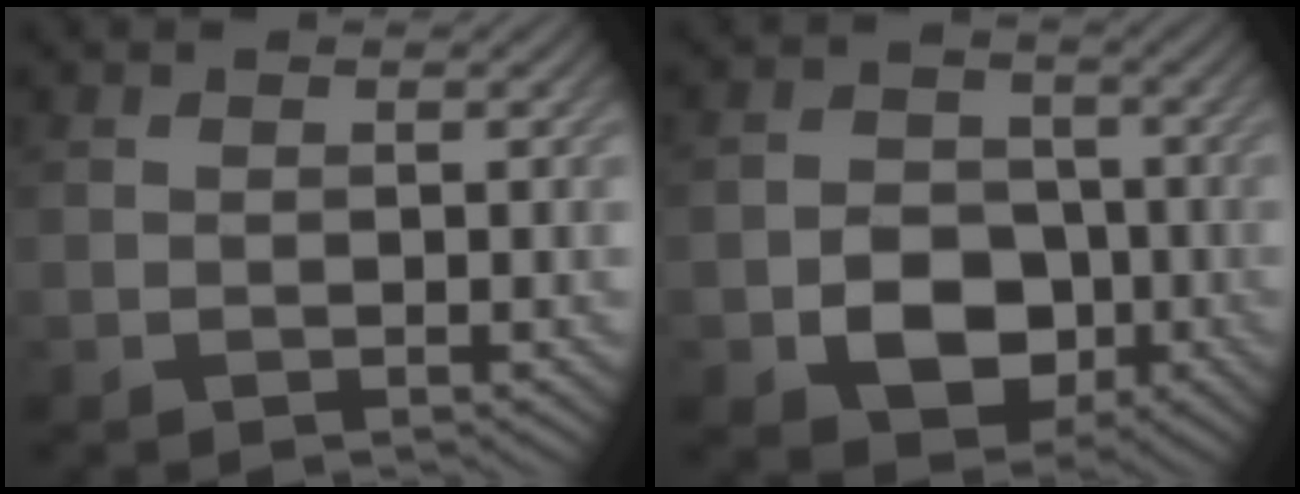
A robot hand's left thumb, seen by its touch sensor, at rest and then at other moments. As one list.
[{"total": 7.3, "force": [-2.4, 5.6, 4.0], "torque": [-0.073, -0.010, -0.049]}]